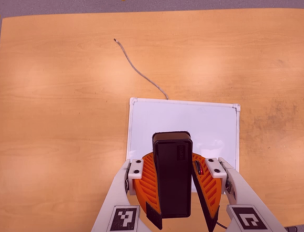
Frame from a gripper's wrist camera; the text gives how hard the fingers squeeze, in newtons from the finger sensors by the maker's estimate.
{"total": 8.9, "left": 9.2, "right": 8.7}